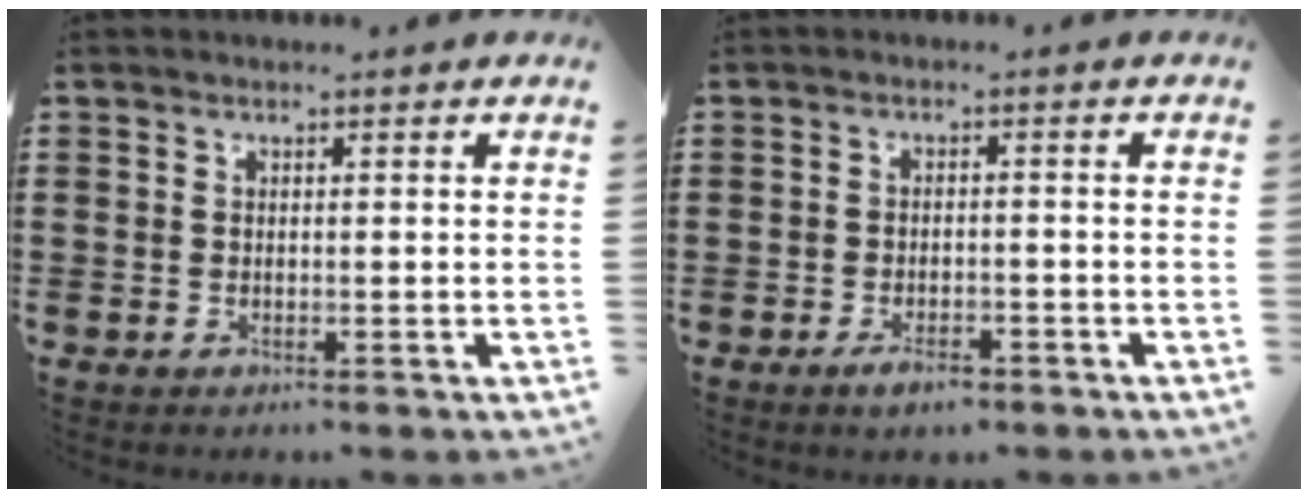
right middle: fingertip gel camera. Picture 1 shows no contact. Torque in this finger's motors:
{"motor_torque": [2.14, 0.00, 0.11, 0.09]}